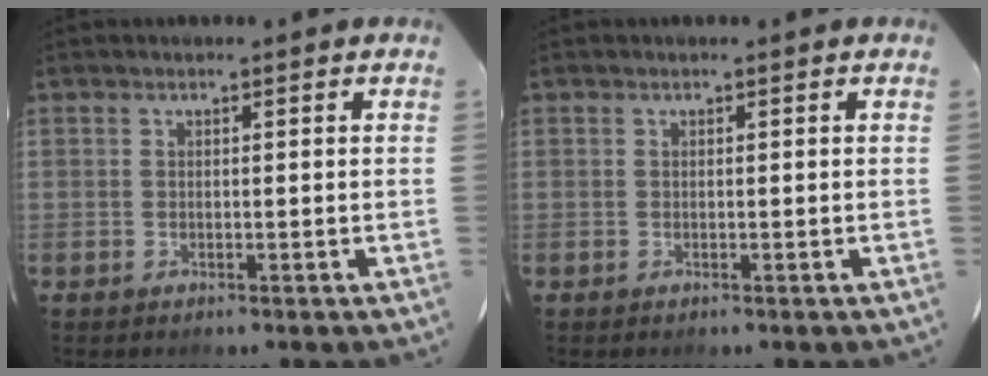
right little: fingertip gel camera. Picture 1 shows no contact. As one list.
[{"total": 0.0}]